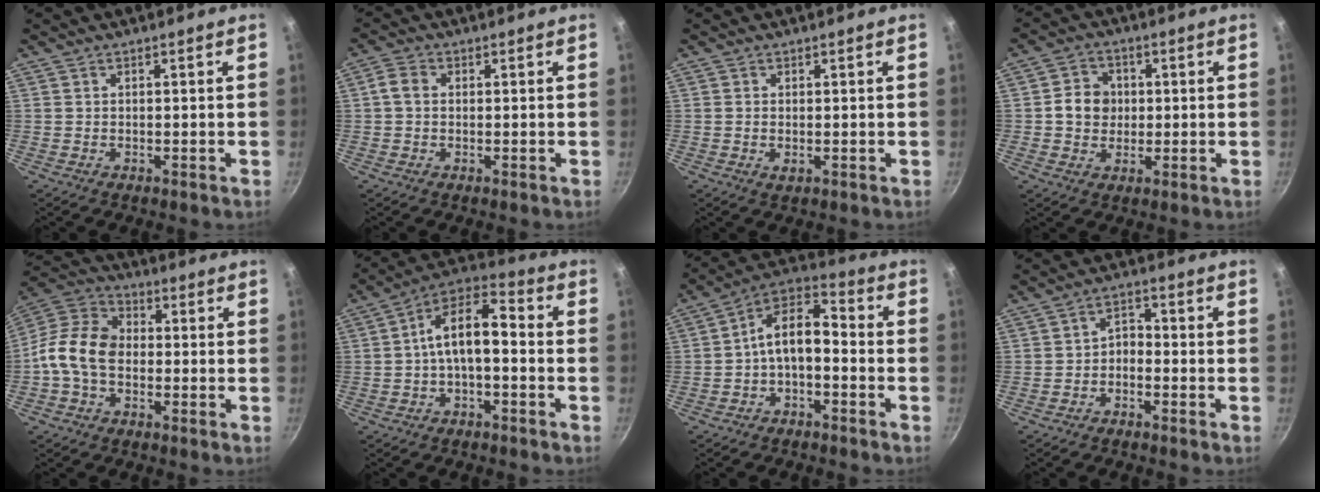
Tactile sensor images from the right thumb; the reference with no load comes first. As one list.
[{"total": 2.8, "force": [0.0, 2.2, 1.8], "torque": [-0.040, 0.010, -0.005]}, {"total": 1.5, "force": [-0.2, 0.9, 1.2], "torque": [-0.022, -0.003, -0.003]}, {"total": 6.3, "force": [0.4, 5.6, 2.9], "torque": [-0.020, 0.006, -0.003]}, {"total": 11.7, "force": [-1.9, 8.3, 8.0], "torque": [-0.130, 0.034, -0.062]}, {"total": 10.6, "force": [-1.3, 5.1, 9.2], "torque": [-0.150, 0.048, -0.034]}, {"total": 9.6, "force": [-2.5, 5.2, 7.7], "torque": [-0.126, 0.057, -0.053]}, {"total": 3.1, "force": [-1.7, 1.9, 1.8], "torque": [-0.021, 0.028, -0.032]}]